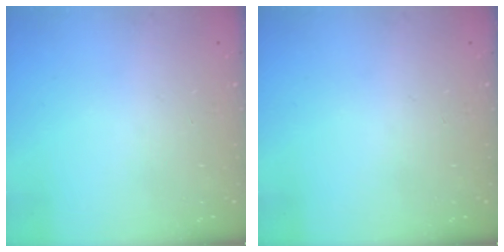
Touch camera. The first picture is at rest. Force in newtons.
{"total": 0.0}